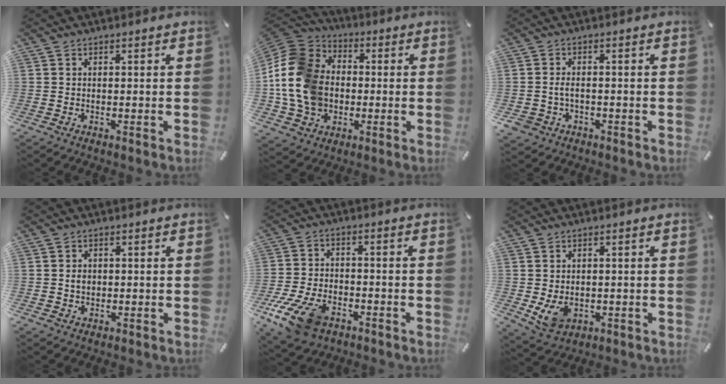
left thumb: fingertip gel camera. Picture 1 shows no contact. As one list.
[{"total": 16.7, "force": [-2.1, 14.1, 8.6], "torque": [-0.199, 0.022, -0.039]}, {"total": 3.6, "force": [-1.0, 2.7, 2.2], "torque": [-0.056, 0.003, -0.022]}, {"total": 2.2, "force": [0.0, 1.8, 1.3], "torque": [-0.028, 0.005, -0.001]}, {"total": 13.3, "force": [-7.4, 7.7, 7.9], "torque": [-0.156, 0.036, -0.129]}, {"total": 5.4, "force": [-0.5, 4.2, 3.3], "torque": [-0.060, -0.005, -0.010]}]